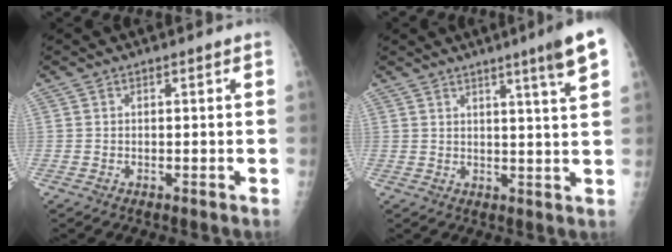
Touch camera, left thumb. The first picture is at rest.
{"total": 7.8, "force": [4.4, -0.4, 6.4], "torque": [-0.089, -0.023, 0.060]}